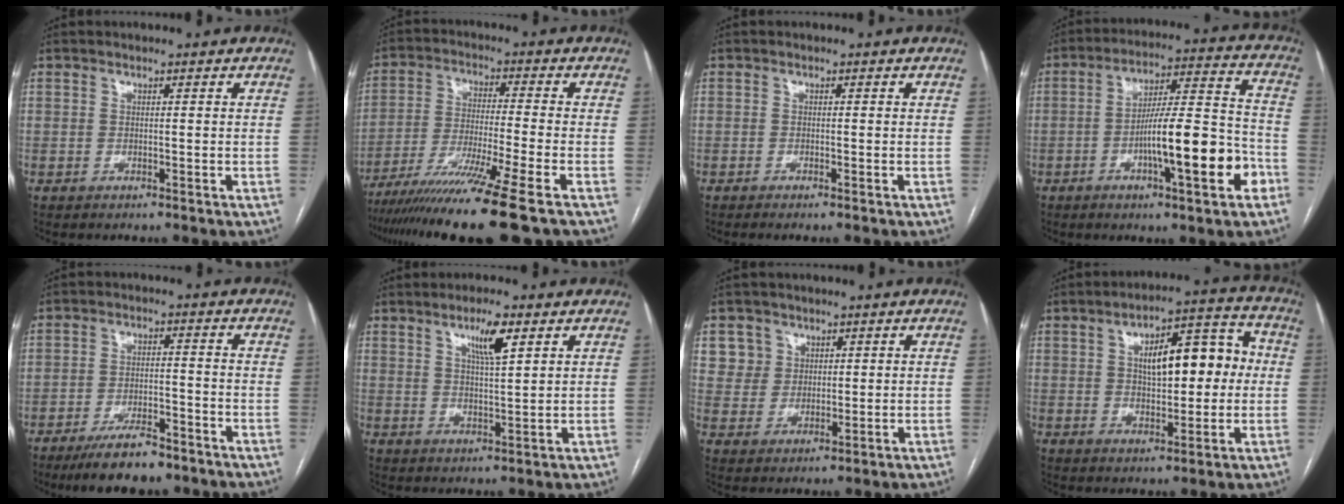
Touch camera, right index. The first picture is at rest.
{"total": 14.4, "force": [-10.8, -2.4, 9.3], "torque": [-0.161, -0.047, -0.177]}
{"total": 0.8, "force": [-0.3, 0.1, 0.7], "torque": [-0.012, 0.000, -0.004]}
{"total": 15.7, "force": [-5.4, 2.0, 14.6], "torque": [-0.233, 0.011, -0.080]}
{"total": 8.1, "force": [-6.1, 2.5, 4.6], "torque": [-0.077, -0.007, -0.102]}
{"total": 5.8, "force": [3.1, 0.8, 4.8], "torque": [-0.085, -0.003, 0.054]}
{"total": 5.7, "force": [2.9, 4.9, 0.0], "torque": [0.005, 0.005, 0.062]}
{"total": 12.5, "force": [1.7, 5.1, 11.3], "torque": [-0.166, 0.039, 0.030]}